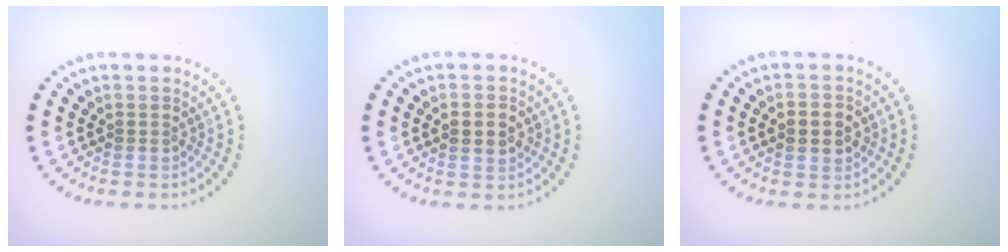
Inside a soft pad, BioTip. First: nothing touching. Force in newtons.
{"total": 3.0, "press": 3.0, "slide": 0.2}
{"total": 2.7, "press": 2.7, "slide": 0.2}